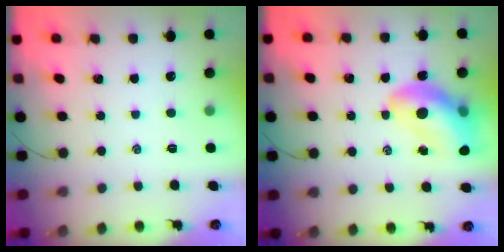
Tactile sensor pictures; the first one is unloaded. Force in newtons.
{"total": 14.6, "press": 14.0, "slide": 3.9}